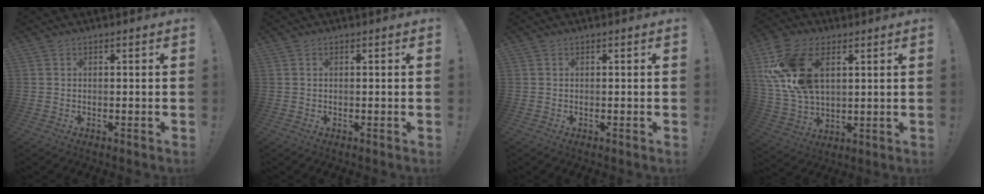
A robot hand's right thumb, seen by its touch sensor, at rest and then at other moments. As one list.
[{"total": 0.0}, {"total": 0.0}, {"total": 19.5, "force": [6.4, 12.5, 13.5], "torque": [-0.270, -0.019, 0.121]}]